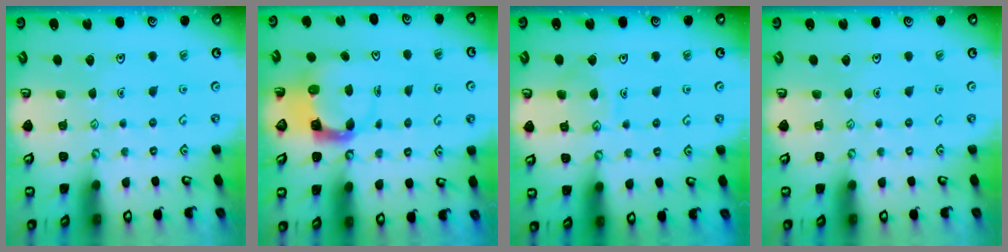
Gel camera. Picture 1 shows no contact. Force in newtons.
{"total": 3.8, "press": 3.7, "slide": 0.5}
{"total": 7.8, "press": 7.8, "slide": 0.7}
{"total": 0.0}